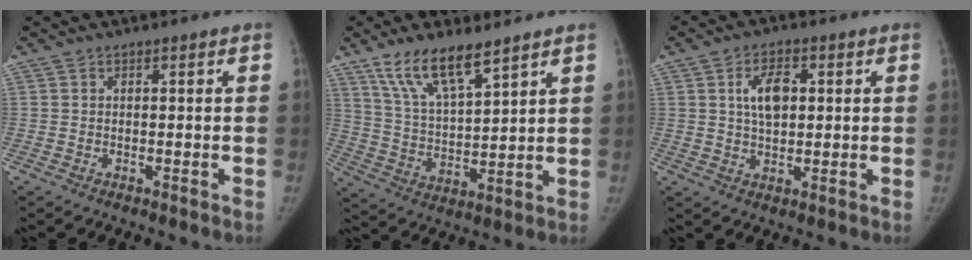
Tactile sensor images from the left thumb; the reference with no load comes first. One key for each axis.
{"total": 11.9, "fx": 8.4, "fy": 3.6, "fz": 7.7, "tx": -0.127, "ty": -0.042, "tz": 0.169}
{"total": 6.6, "fx": 1.5, "fy": 3.8, "fz": 5.1, "tx": -0.075, "ty": 0.000, "tz": 0.024}